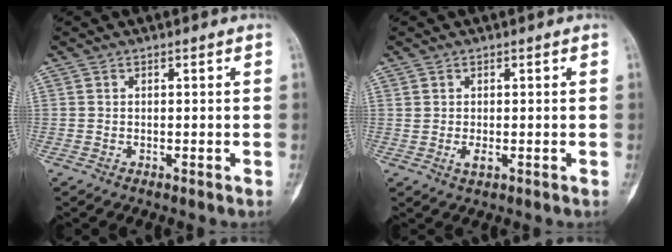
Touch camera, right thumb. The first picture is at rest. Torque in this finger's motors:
{"motor_torque": [-0.19, 0.13, 0.07, 0.17, -0.01]}